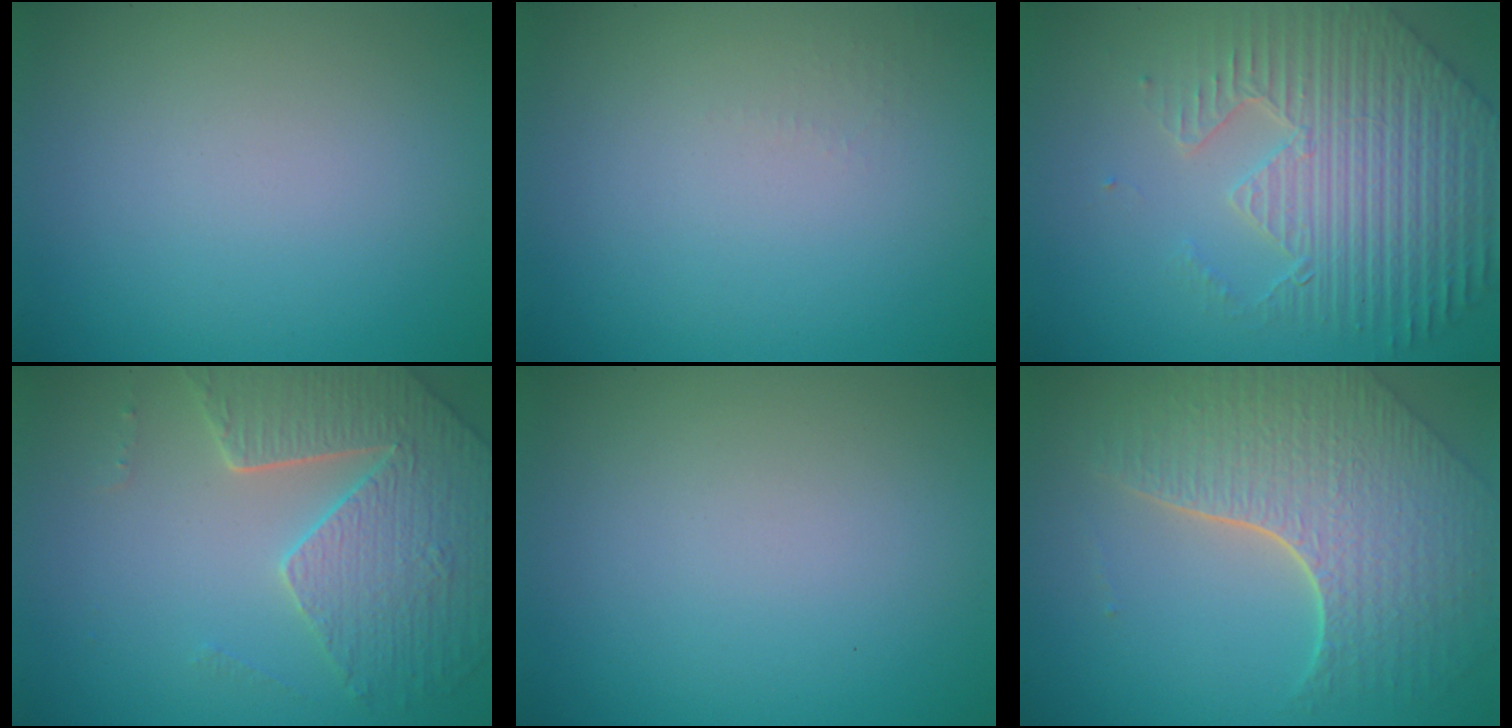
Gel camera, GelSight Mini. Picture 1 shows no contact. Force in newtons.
{"total": 0.6, "press": 0.6, "slide": 0.3}
{"total": 7.1, "press": 5.5, "slide": 4.5}
{"total": 5.2, "press": 4.6, "slide": 2.5}
{"total": 0.0}
{"total": 7.7, "press": 5.5, "slide": 5.4}